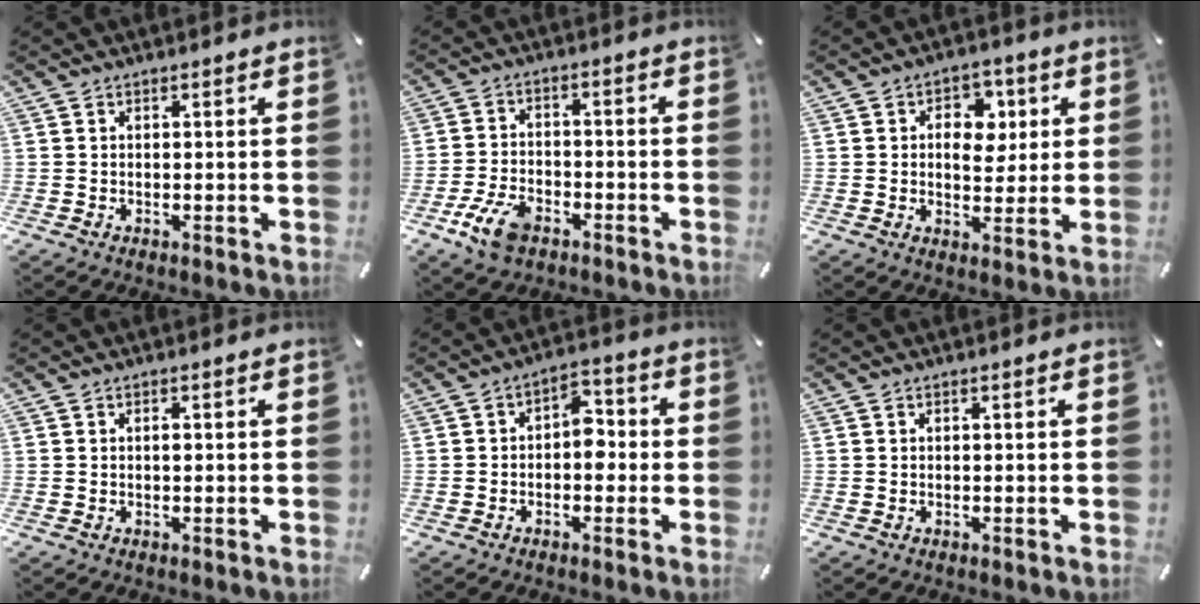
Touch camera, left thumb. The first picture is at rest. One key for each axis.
{"total": 8.8, "fx": -5.0, "fy": 4.8, "fz": 5.3, "tx": -0.116, "ty": 0.017, "tz": -0.093}
{"total": 8.2, "fx": 1.5, "fy": 6.2, "fz": 5.1, "tx": -0.056, "ty": -0.004, "tz": 0.018}
{"total": 0.6, "fx": 0.0, "fy": 0.3, "fz": 0.5, "tx": -0.011, "ty": -0.002, "tz": 0.000}
{"total": 6.5, "fx": -1.0, "fy": 4.2, "fz": 4.9, "tx": -0.064, "ty": 0.011, "tz": -0.024}
{"total": 0.0}